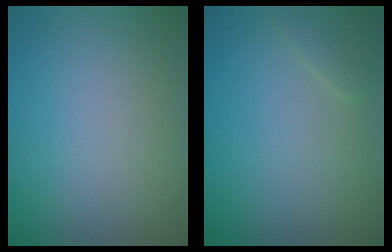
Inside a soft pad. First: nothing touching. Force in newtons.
{"total": 1.2, "press": 1.2, "slide": 0.0}